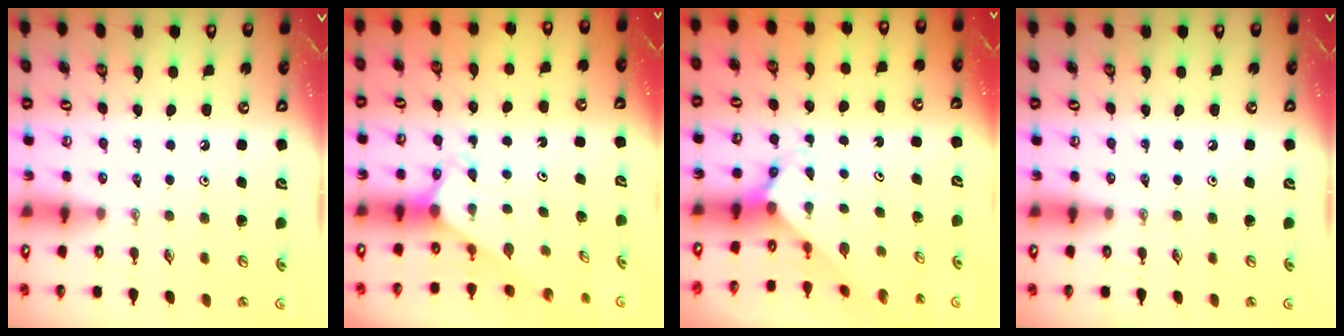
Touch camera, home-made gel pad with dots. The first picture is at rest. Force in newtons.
{"total": 2.4, "press": 2.4, "slide": 0.2}
{"total": 3.4, "press": 3.4, "slide": 0.3}
{"total": 0.0}